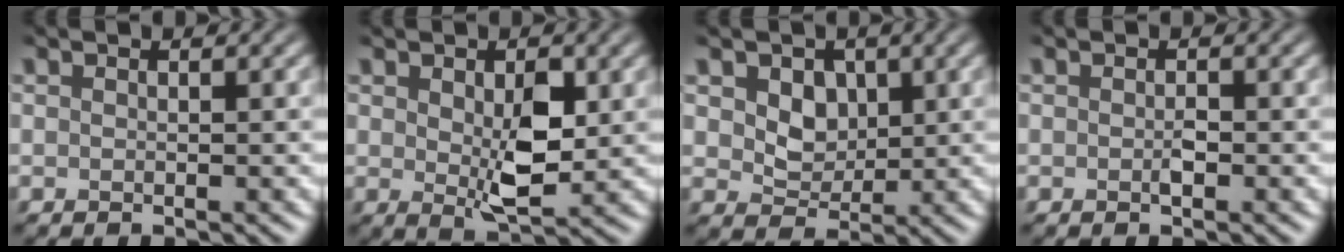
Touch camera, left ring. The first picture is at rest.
{"total": 4.4, "force": [0.3, 2.4, 3.7], "torque": [-0.069, -0.010, 0.010]}
{"total": 2.8, "force": [0.7, 2.3, 1.5], "torque": [-0.033, -0.005, 0.007]}
{"total": 0.8, "force": [-0.5, 0.2, 0.6], "torque": [-0.013, 0.000, -0.009]}